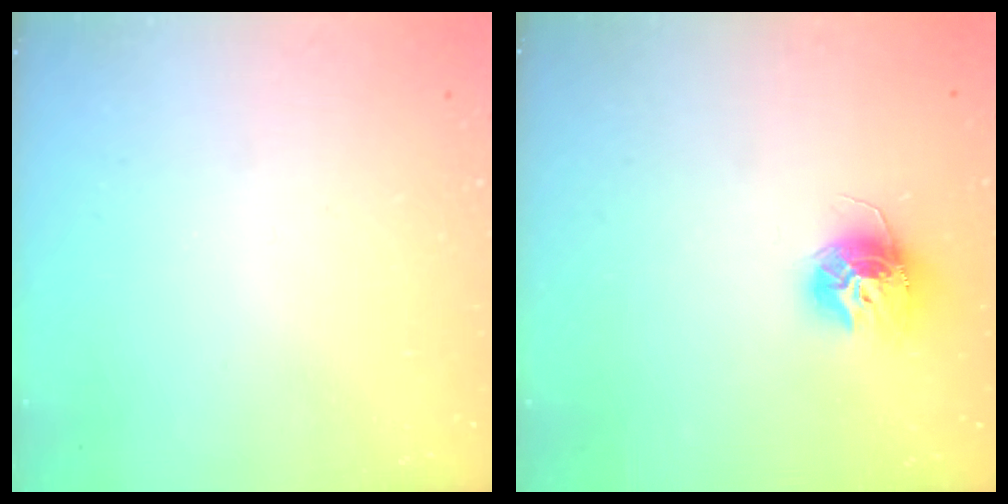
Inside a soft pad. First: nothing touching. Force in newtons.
{"total": 11.9, "press": 11.9, "slide": 0.9}